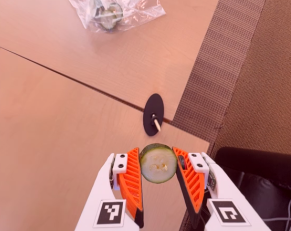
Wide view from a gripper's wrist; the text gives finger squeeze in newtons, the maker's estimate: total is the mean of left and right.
{"total": 10.5, "left": 10.1, "right": 10.8}